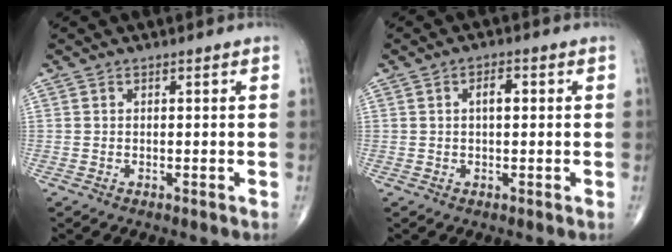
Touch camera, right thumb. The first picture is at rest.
{"total": 2.9, "force": [0.5, 1.3, 2.6], "torque": [-0.042, 0.006, 0.007]}